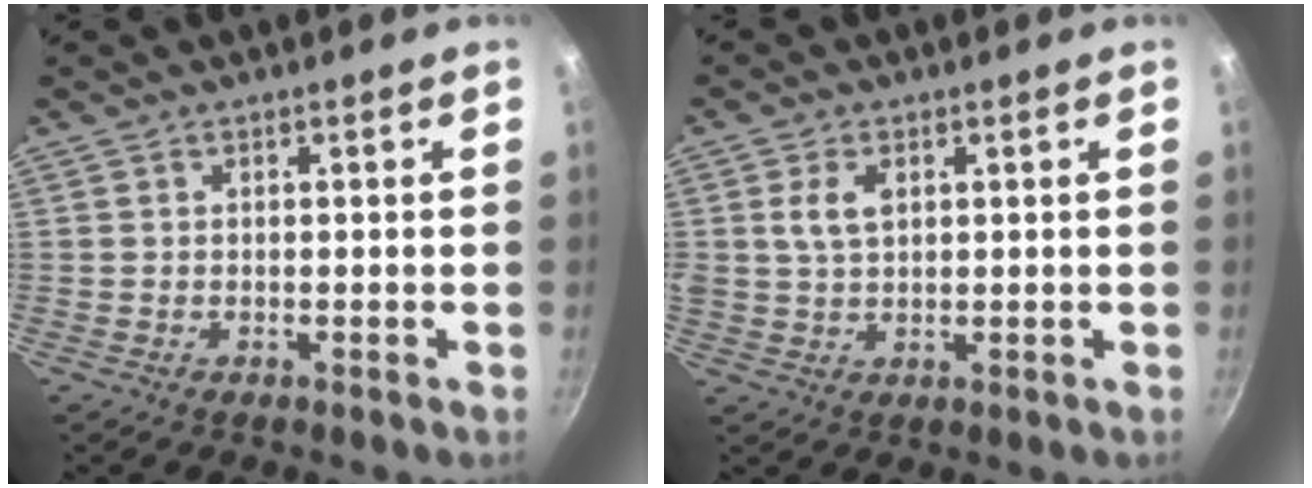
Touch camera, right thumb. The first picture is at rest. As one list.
[{"total": 4.9, "force": [1.5, 3.0, 3.6], "torque": [-0.062, -0.002, 0.028]}]